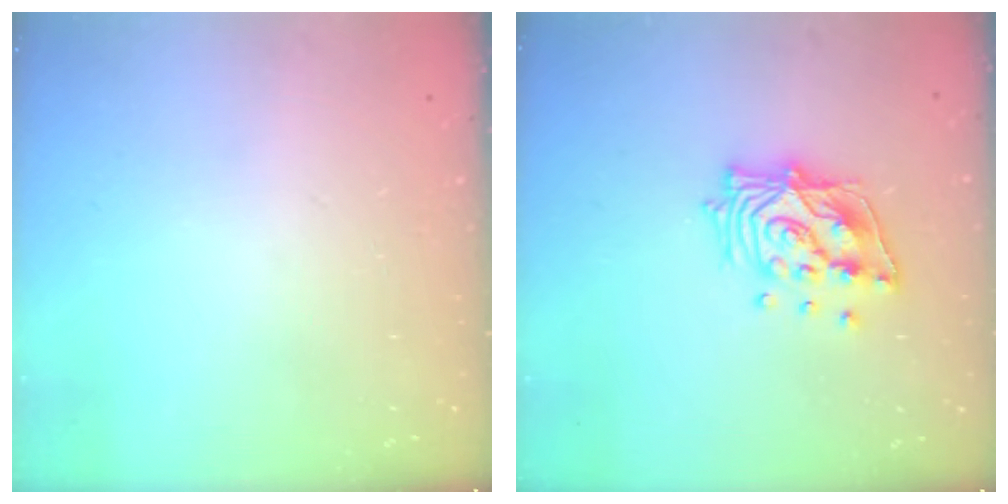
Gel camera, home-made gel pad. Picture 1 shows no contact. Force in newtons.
{"total": 14.9, "press": 14.8, "slide": 2.0}